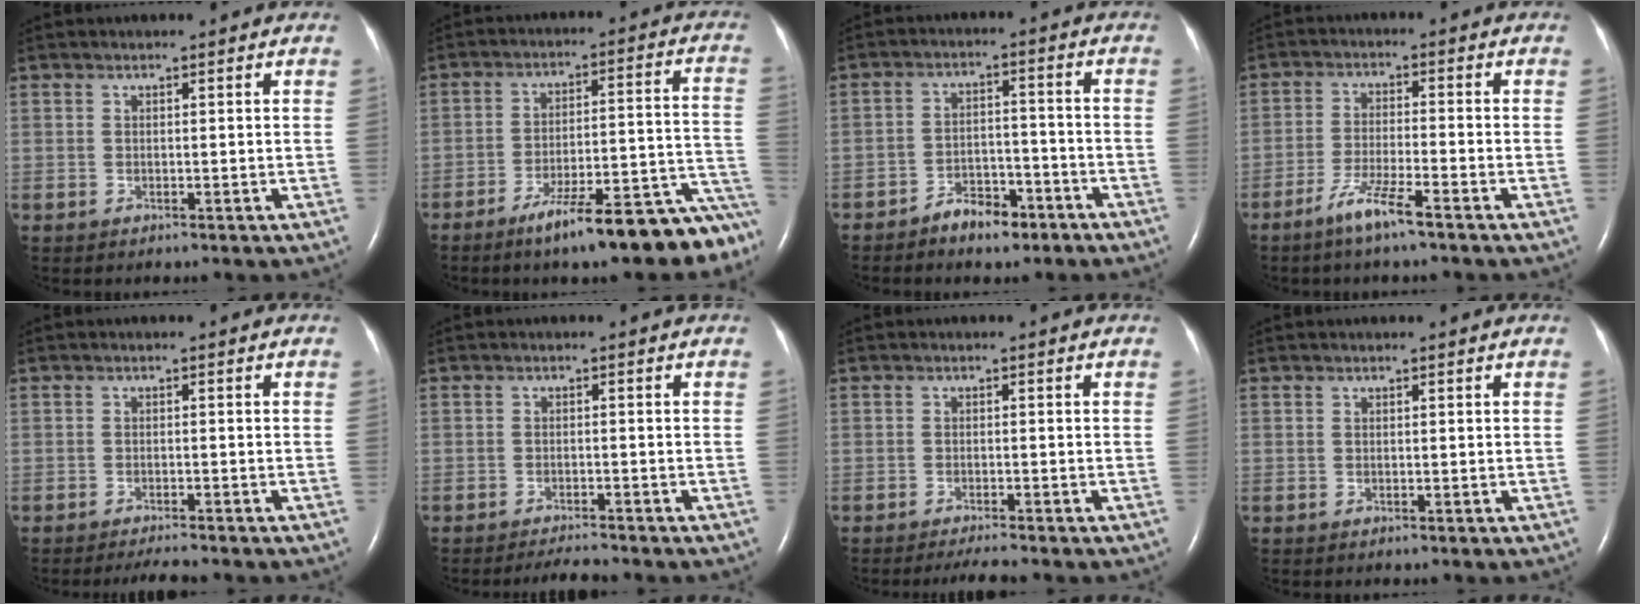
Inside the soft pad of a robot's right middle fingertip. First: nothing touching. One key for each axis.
{"total": 17.3, "fx": -13.6, "fy": 2.5, "fz": 10.4, "tx": -0.078, "ty": 0.051, "tz": -0.200}
{"total": 5.7, "fx": -4.3, "fy": 2.5, "fz": 2.8, "tx": -0.045, "ty": 0.013, "tz": -0.066}
{"total": 5.6, "fx": -4.0, "fy": -0.2, "fz": 4.0, "tx": -0.082, "ty": -0.010, "tz": -0.080}
{"total": 2.8, "fx": -2.5, "fy": 0.0, "fz": 1.1, "tx": -0.021, "ty": -0.008, "tz": -0.037}
{"total": 2.7, "fx": -2.6, "fy": -0.3, "fz": 0.5, "tx": -0.016, "ty": -0.014, "tz": -0.041}
{"total": 2.9, "fx": -2.5, "fy": -0.3, "fz": 1.3, "tx": -0.025, "ty": -0.009, "tz": -0.041}
{"total": 0.0}